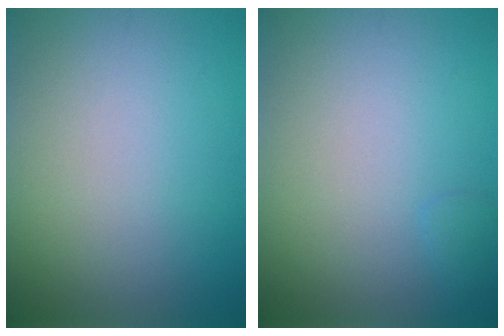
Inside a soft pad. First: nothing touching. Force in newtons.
{"total": 0.6, "press": 0.6, "slide": 0.1}